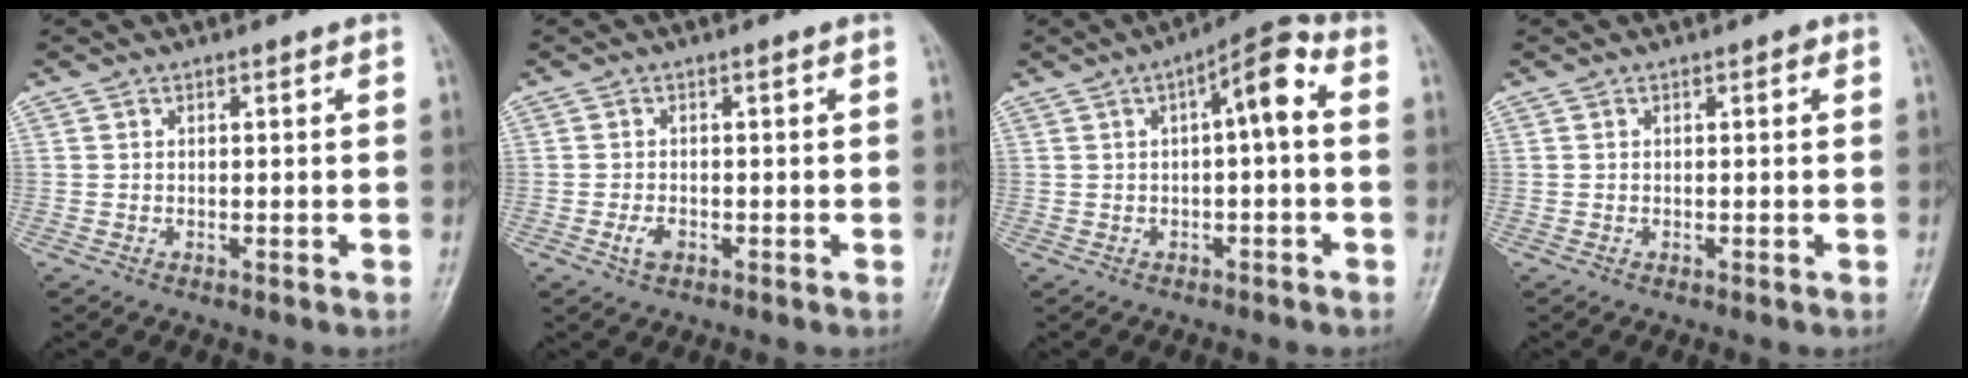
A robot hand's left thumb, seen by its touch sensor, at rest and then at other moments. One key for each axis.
{"total": 2.0, "fx": -0.9, "fy": 1.2, "fz": 1.4, "tx": -0.029, "ty": 0.003, "tz": -0.018}
{"total": 6.9, "fx": 0.7, "fy": 2.2, "fz": 6.5, "tx": -0.092, "ty": 0.031, "tz": 0.000}
{"total": 0.5, "fx": 0.2, "fy": 0.3, "fz": 0.4, "tx": -0.001, "ty": 0.002, "tz": -0.002}